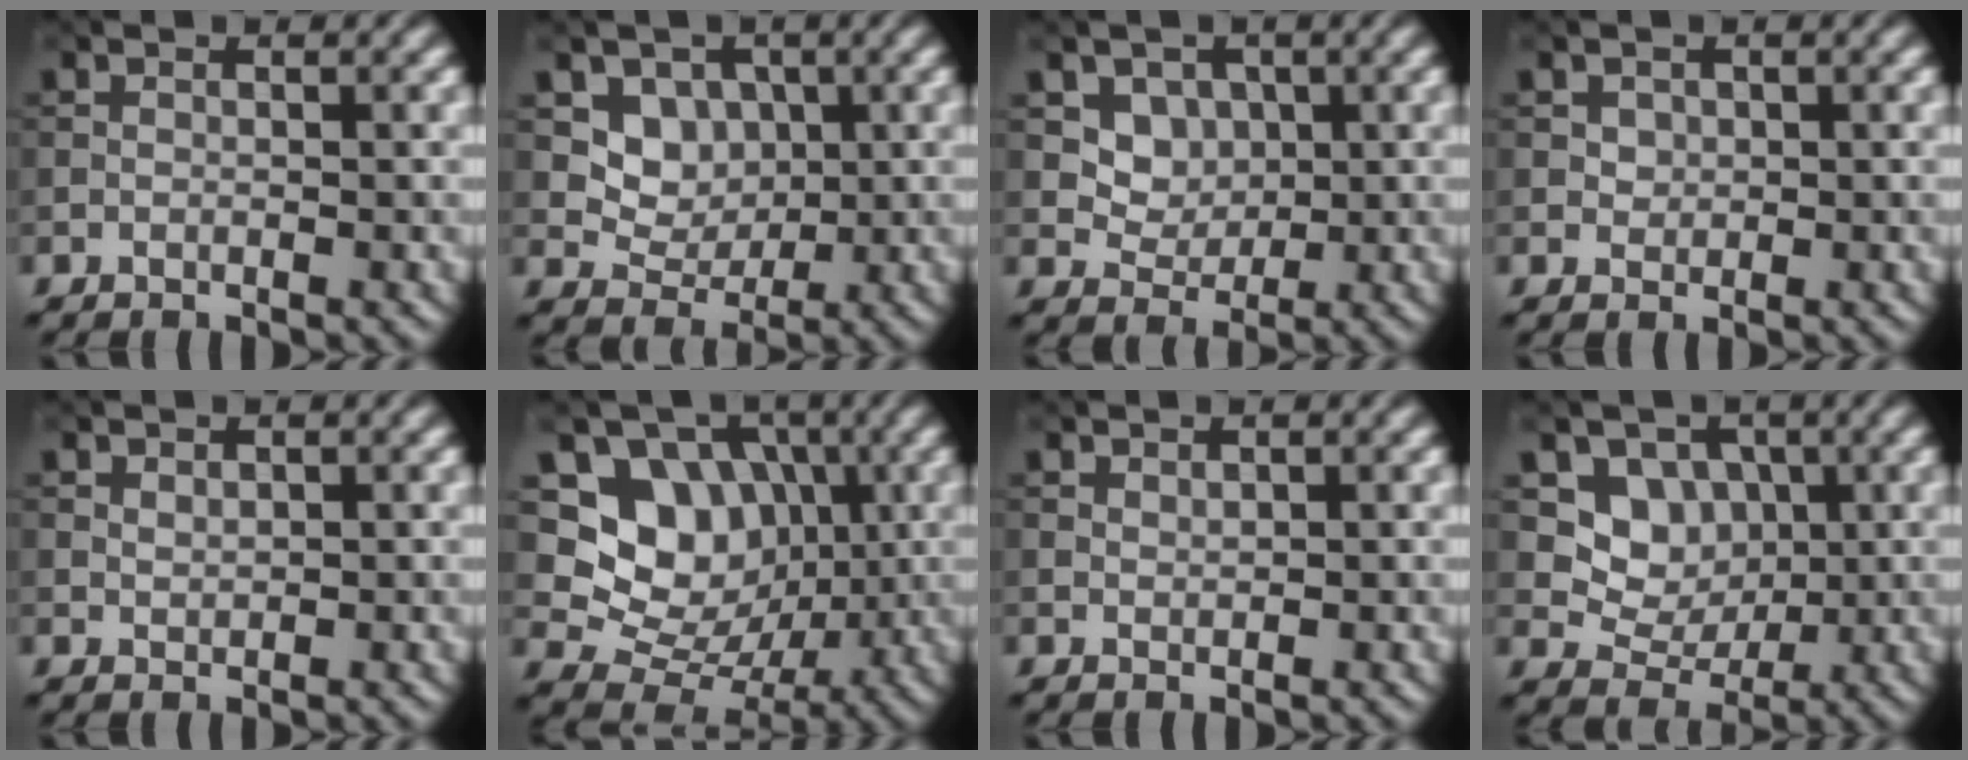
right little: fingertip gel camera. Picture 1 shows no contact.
{"total": 3.5, "force": [1.0, 3.1, 1.5], "torque": [-0.030, -0.014, 0.025]}
{"total": 3.2, "force": [1.1, 2.7, 1.4], "torque": [-0.028, -0.021, 0.038]}
{"total": 1.0, "force": [0.3, 0.9, 0.3], "torque": [-0.003, -0.003, 0.007]}
{"total": 0.9, "force": [0.5, 0.6, 0.4], "torque": [-0.008, -0.002, 0.012]}
{"total": 8.0, "force": [1.6, 6.8, 3.9], "torque": [-0.052, -0.010, 0.010]}
{"total": 0.7, "force": [0.5, 0.3, 0.2], "torque": [-0.004, -0.001, 0.013]}
{"total": 4.1, "force": [1.0, 3.6, 1.8], "torque": [-0.029, -0.009, 0.010]}